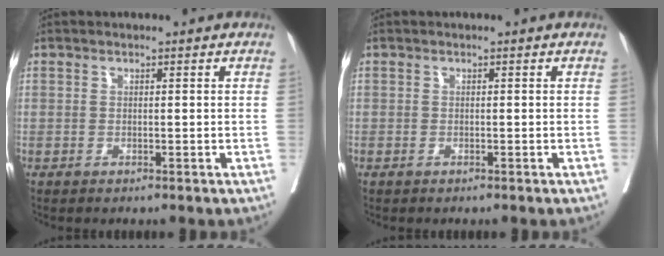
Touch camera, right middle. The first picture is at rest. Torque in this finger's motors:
{"motor_torque": [0.04, -0.73, -0.25, -0.07]}